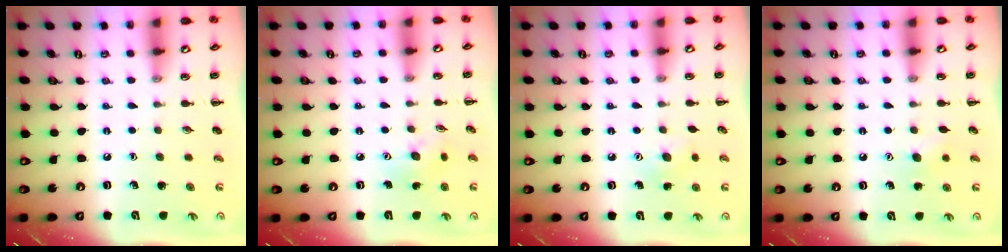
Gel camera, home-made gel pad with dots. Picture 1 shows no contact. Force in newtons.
{"total": 4.5, "press": 4.4, "slide": 0.5}
{"total": 6.4, "press": 6.2, "slide": 1.4}
{"total": 5.3, "press": 5.1, "slide": 1.4}